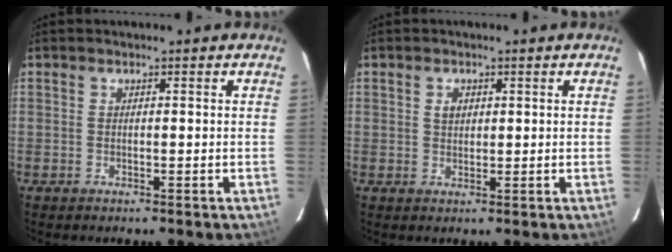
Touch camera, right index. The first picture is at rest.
{"total": 2.0, "force": [0.7, 1.5, 1.1], "torque": [-0.018, 0.005, 0.012]}